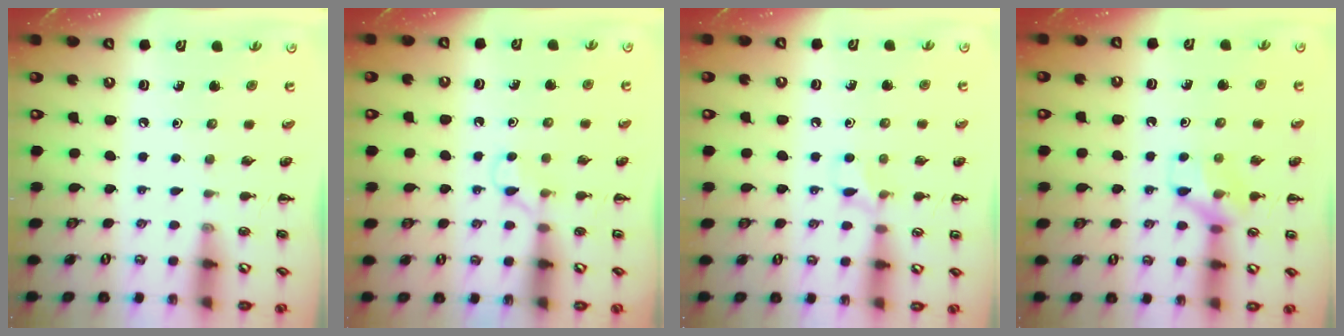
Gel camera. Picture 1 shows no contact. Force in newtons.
{"total": 3.3, "press": 3.2, "slide": 0.9}
{"total": 6.8, "press": 6.5, "slide": 2.0}
{"total": 10.2, "press": 10.2, "slide": 0.7}